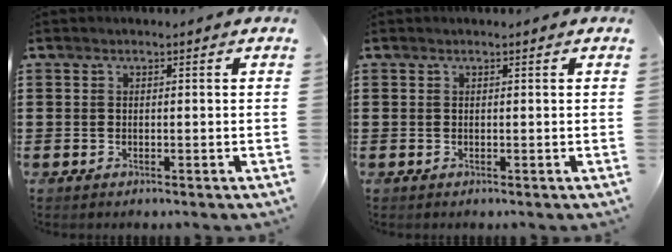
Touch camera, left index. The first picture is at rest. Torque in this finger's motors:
{"motor_torque": [-0.05, 0.00, -0.02, -0.01]}